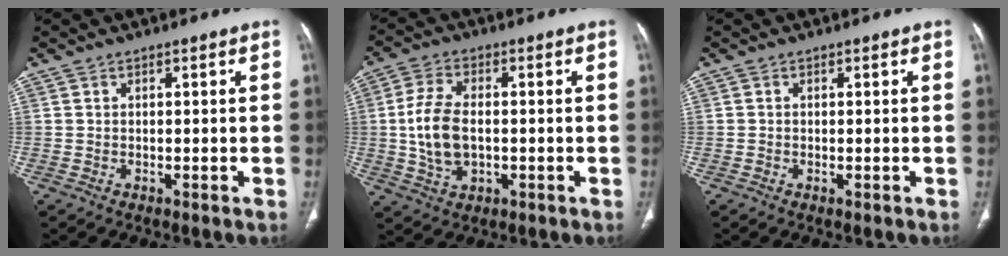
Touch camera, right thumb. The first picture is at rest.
{"total": 9.7, "force": [-0.5, 5.7, 7.8], "torque": [-0.160, 0.006, -0.007]}
{"total": 0.0}